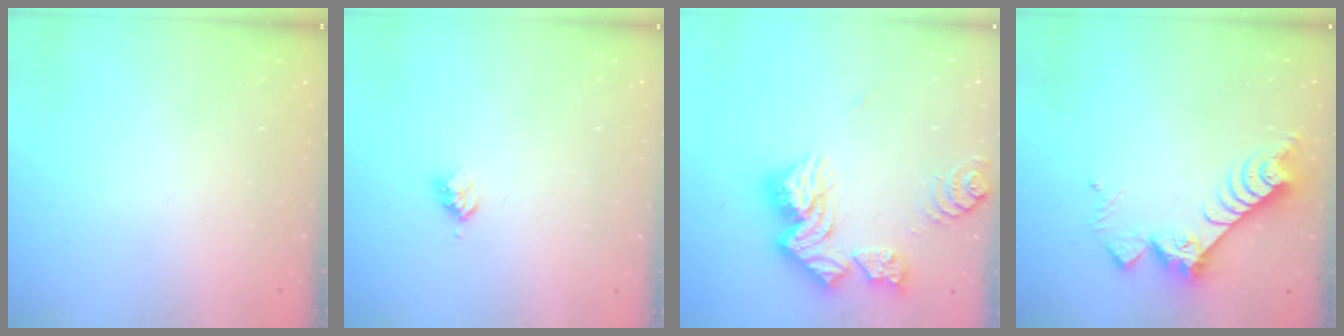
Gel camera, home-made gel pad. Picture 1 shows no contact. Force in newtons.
{"total": 3.0, "press": 2.9, "slide": 0.4}
{"total": 17.6, "press": 17.5, "slide": 2.1}
{"total": 9.7, "press": 9.7, "slide": 0.6}